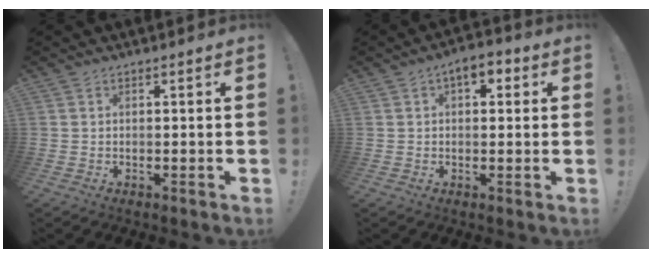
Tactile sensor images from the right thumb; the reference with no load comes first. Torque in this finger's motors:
{"motor_torque": [0.82, 0.88, 0.62, 0.10, 0.00]}